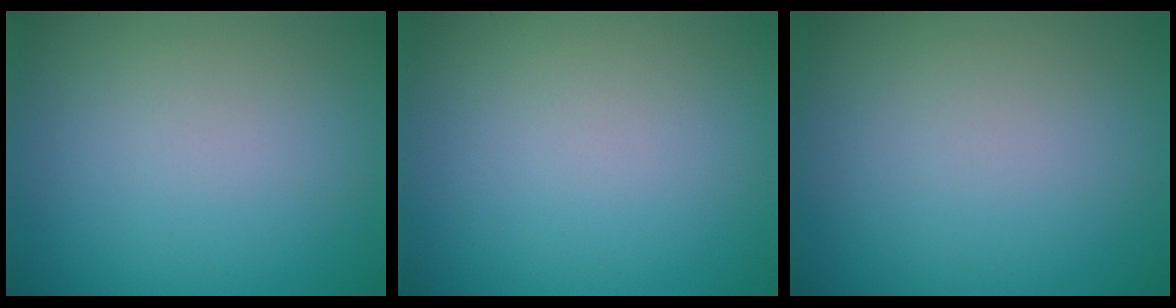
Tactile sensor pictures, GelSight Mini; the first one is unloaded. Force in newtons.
{"total": 0.0}
{"total": 0.0}